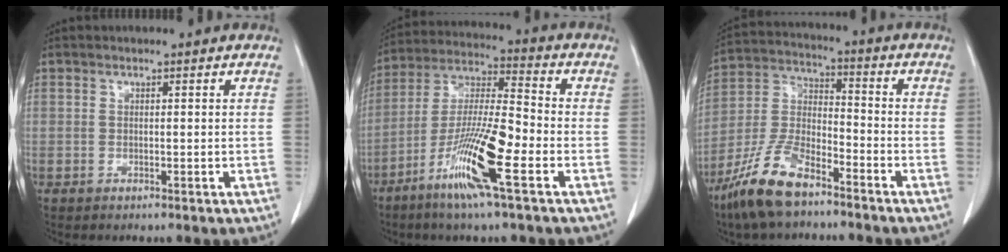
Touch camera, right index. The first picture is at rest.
{"total": 14.3, "force": [-6.4, 0.6, 12.8], "torque": [-0.253, -0.017, -0.124]}
{"total": 11.9, "force": [-8.6, 3.6, 7.4], "torque": [-0.165, -0.006, -0.169]}